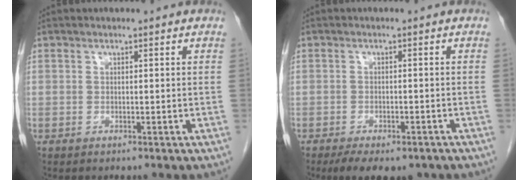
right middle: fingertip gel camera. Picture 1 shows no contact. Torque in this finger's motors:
{"motor_torque": [0.82, -0.65, 0.09, 0.07]}